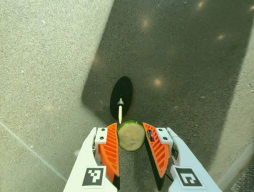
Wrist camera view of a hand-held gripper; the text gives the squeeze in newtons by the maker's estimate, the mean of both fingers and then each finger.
{"total": 8.0, "left": 7.8, "right": 8.2}